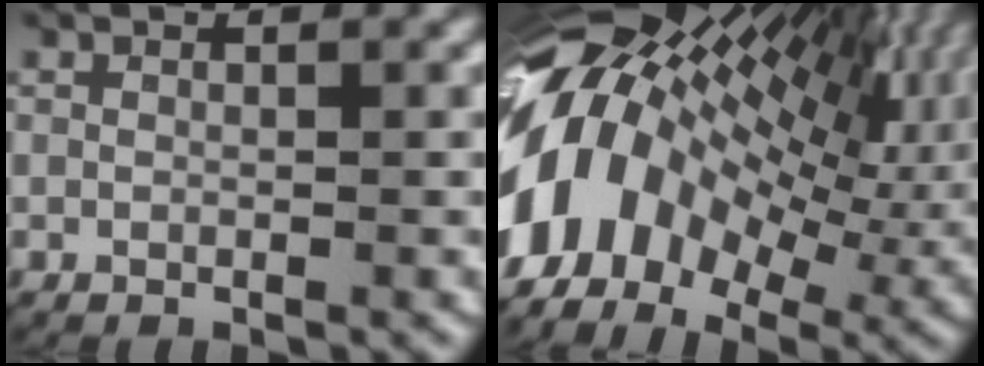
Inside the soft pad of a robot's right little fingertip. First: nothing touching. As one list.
[{"total": 26.5, "force": [1.9, 19.4, 18.0], "torque": [-0.301, 0.016, 0.003]}]